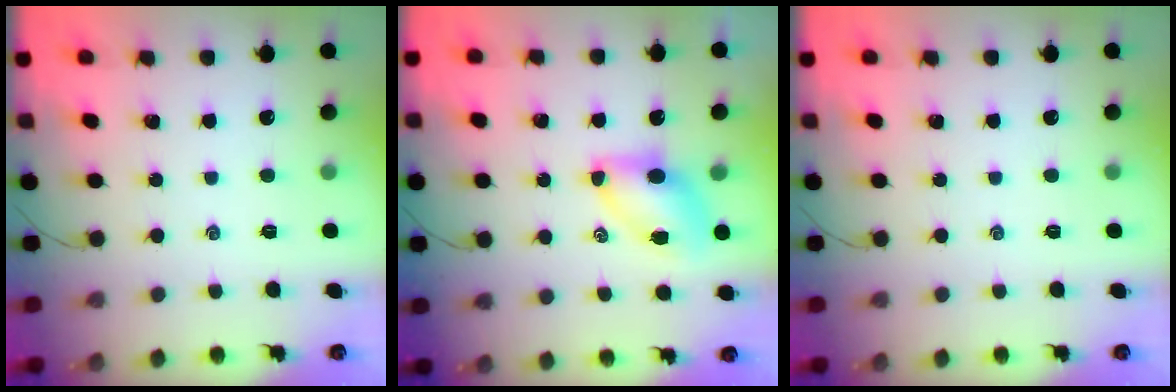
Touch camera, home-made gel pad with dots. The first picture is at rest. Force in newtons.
{"total": 7.1, "press": 7.1, "slide": 0.8}
{"total": 0.0}